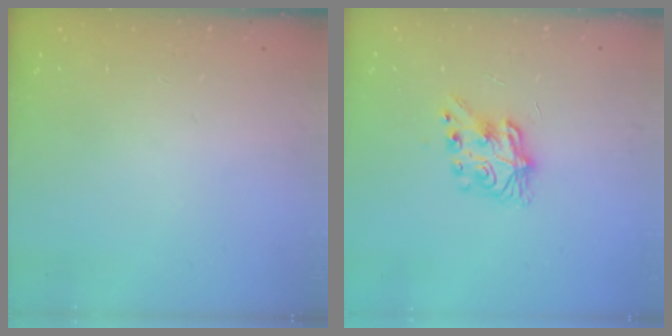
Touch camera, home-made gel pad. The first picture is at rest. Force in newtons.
{"total": 8.4, "press": 8.3, "slide": 0.3}